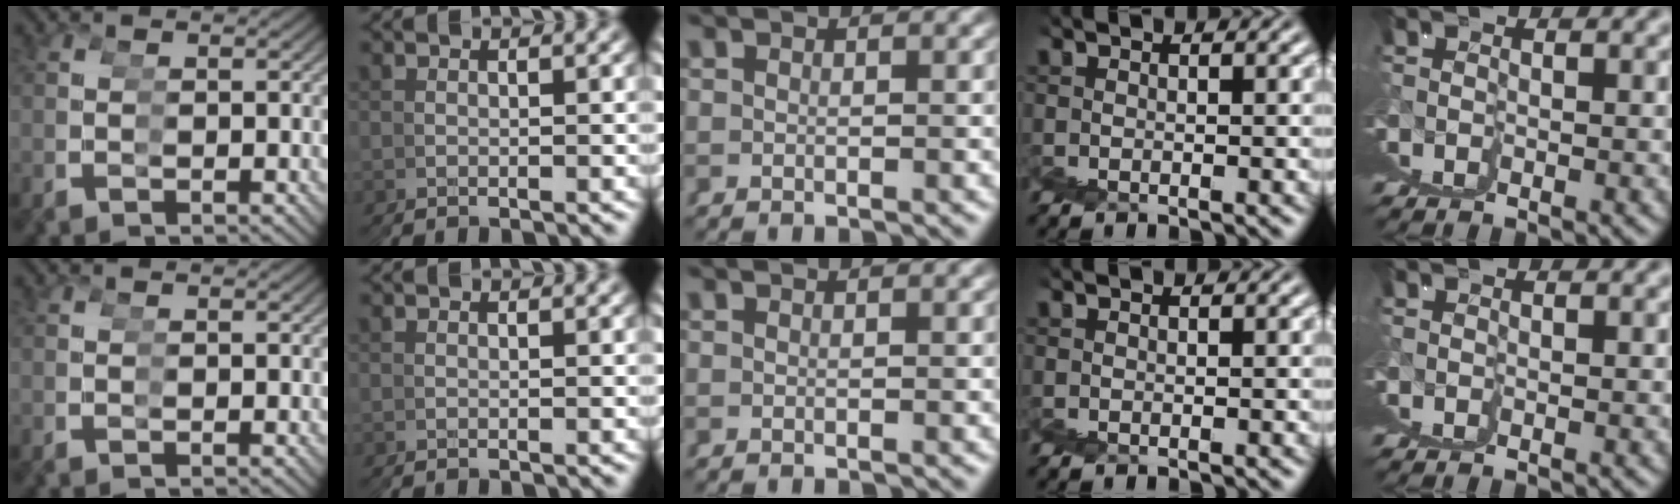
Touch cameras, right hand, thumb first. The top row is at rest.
{}